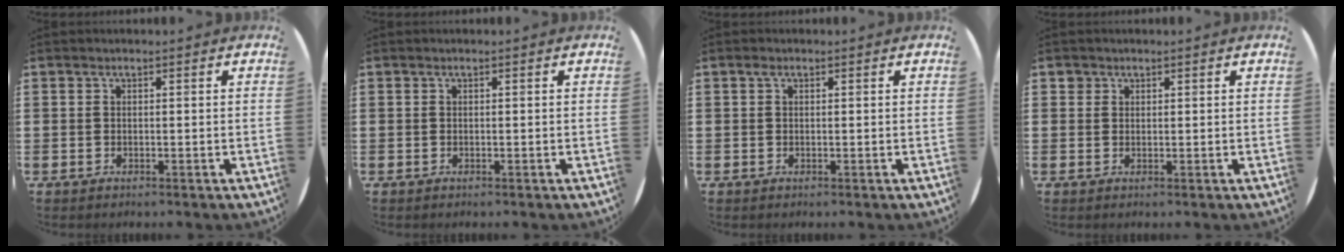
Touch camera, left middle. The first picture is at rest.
{"total": 0.0}
{"total": 0.6, "force": [0.3, 0.3, 0.4], "torque": [0.000, -0.002, 0.004]}
{"total": 1.1, "force": [0.8, 0.7, -0.1], "torque": [0.010, 0.000, 0.015]}